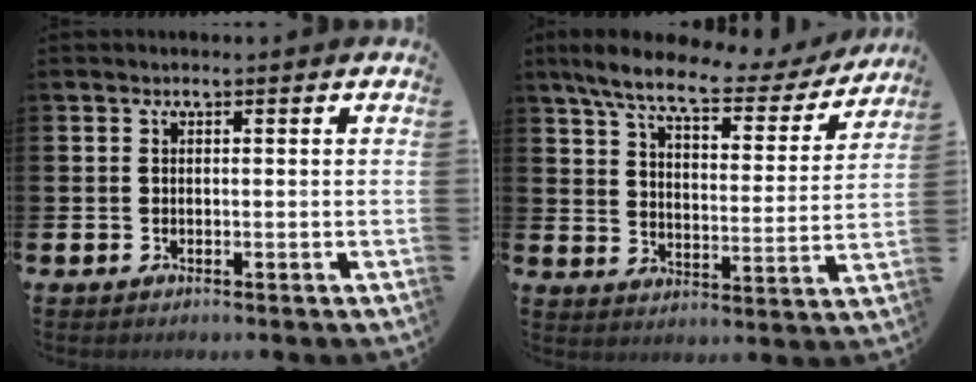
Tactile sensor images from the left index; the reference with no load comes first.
{"total": 8.5, "force": [7.1, 1.8, 4.3], "torque": [-0.104, -0.039, 0.117]}